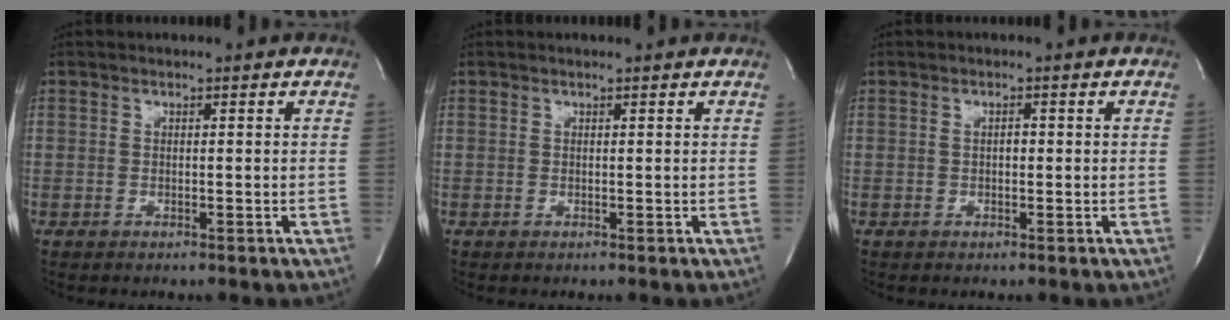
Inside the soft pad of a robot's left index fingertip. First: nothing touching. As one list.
[{"total": 0.5, "force": [0.5, 0.0, 0.2], "torque": [-0.007, 0.000, 0.004]}, {"total": 0.7, "force": [-0.3, 0.3, 0.5], "torque": [-0.012, -0.002, -0.006]}]